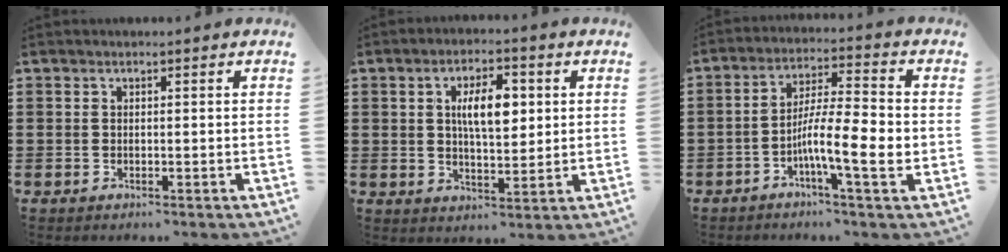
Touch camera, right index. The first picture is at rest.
{"total": 7.0, "force": [1.6, 2.9, 6.2], "torque": [-0.111, 0.005, 0.022]}
{"total": 9.7, "force": [-2.8, 1.7, 9.2], "torque": [-0.175, -0.006, -0.053]}